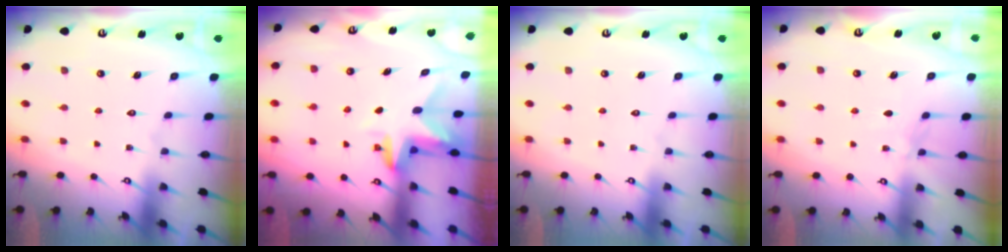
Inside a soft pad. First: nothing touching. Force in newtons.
{"total": 3.1, "press": 3.1, "slide": 0.2}
{"total": 0.0}
{"total": 3.0, "press": 2.9, "slide": 0.5}